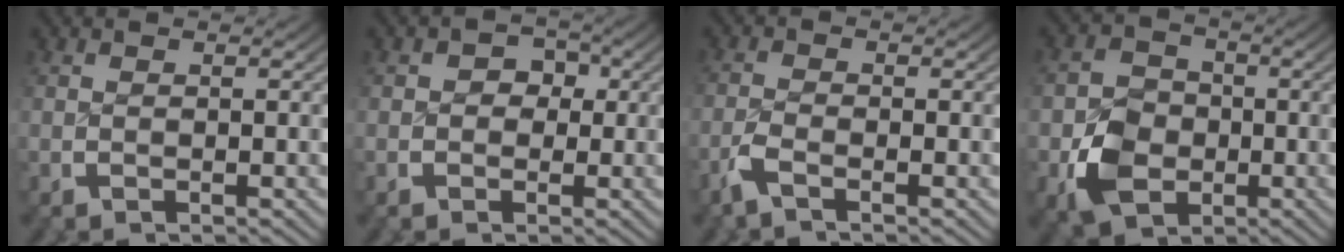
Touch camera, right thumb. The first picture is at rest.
{"total": 2.3, "force": [-0.1, 1.9, 1.3], "torque": [-0.012, -0.012, -0.001]}
{"total": 2.0, "force": [-1.5, 0.5, 1.1], "torque": [-0.028, -0.002, -0.036]}
{"total": 7.0, "force": [-2.1, 5.4, 4.0], "torque": [-0.068, -0.025, -0.029]}